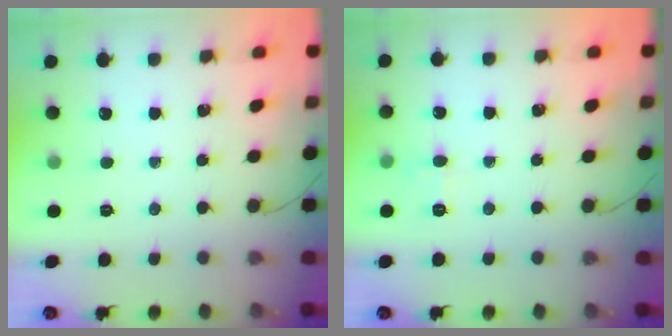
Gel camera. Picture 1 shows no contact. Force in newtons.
{"total": 5.5, "press": 5.3, "slide": 1.6}